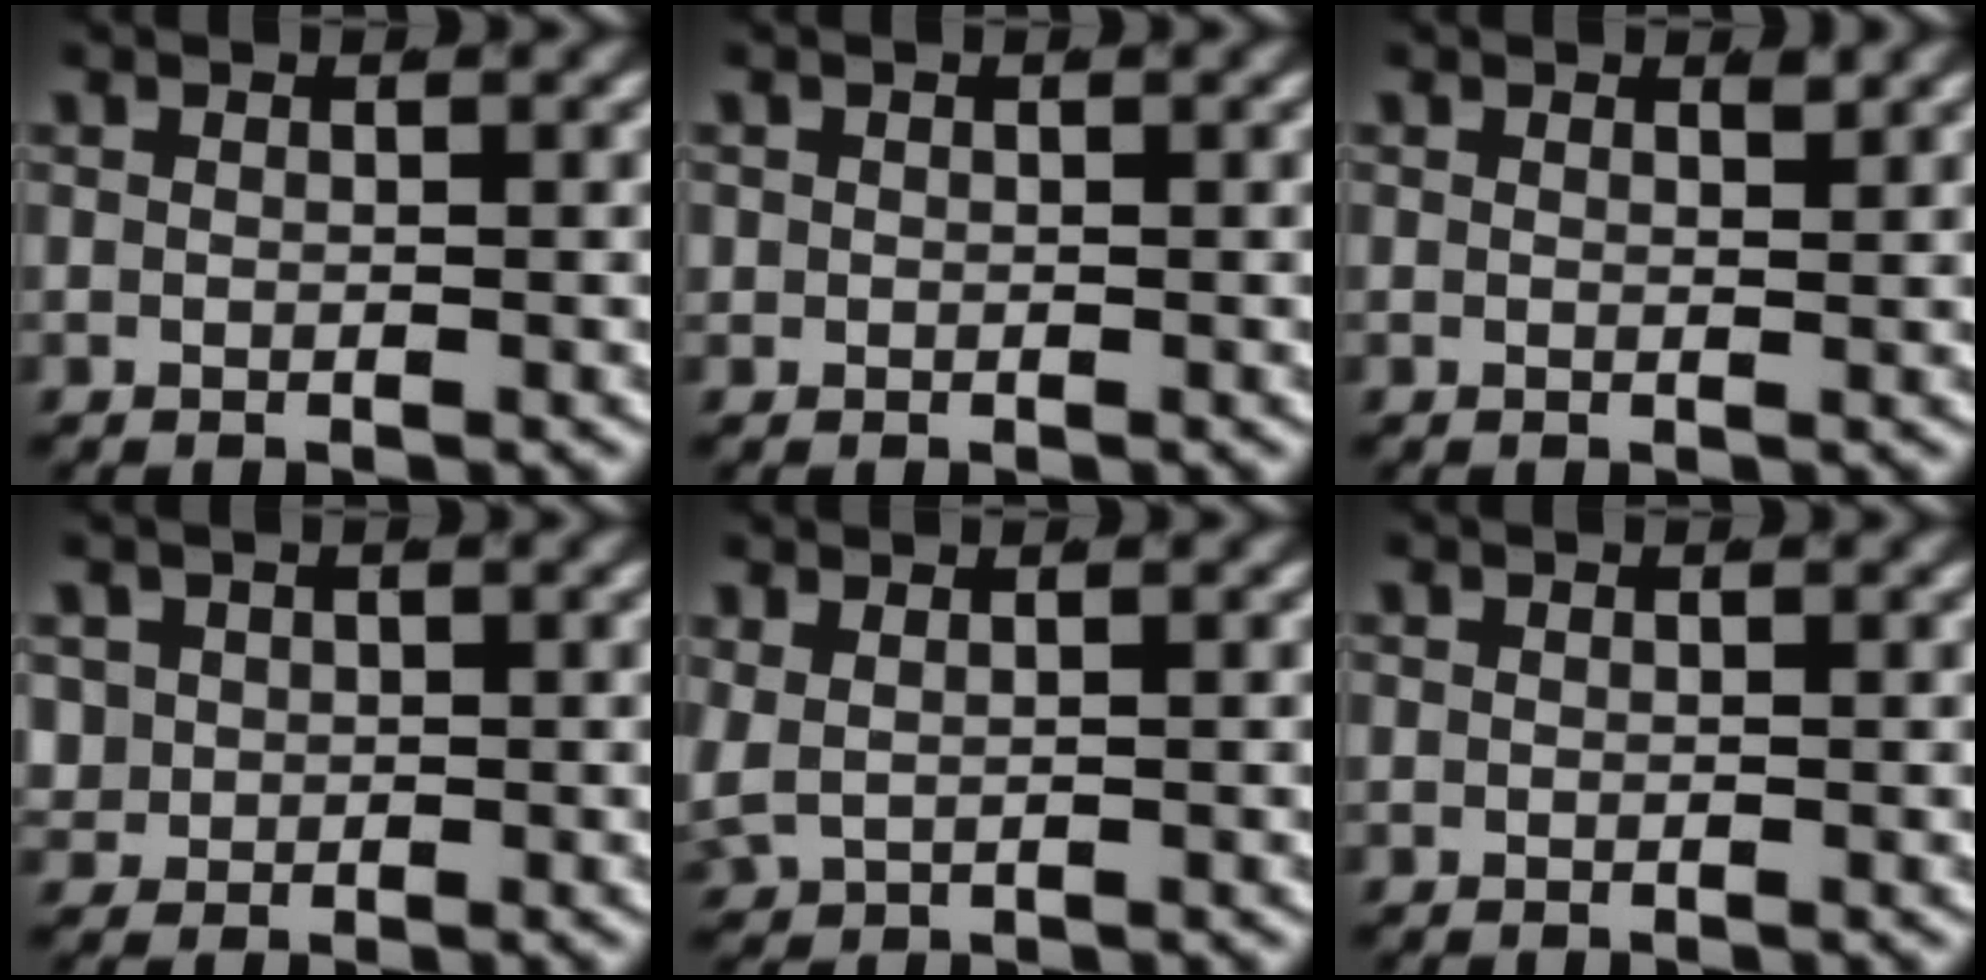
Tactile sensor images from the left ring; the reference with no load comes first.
{"total": 0.9, "force": [0.1, 0.8, 0.1], "torque": [-0.005, -0.008, 0.005]}
{"total": 0.6, "force": [0.5, -0.2, 0.2], "torque": [0.001, -0.007, 0.010]}
{"total": 4.2, "force": [0.2, 4.0, 1.4], "torque": [-0.055, -0.022, 0.014]}
{"total": 2.5, "force": [0.9, 2.0, 1.3], "torque": [-0.043, -0.006, 0.028]}
{"total": 0.0}